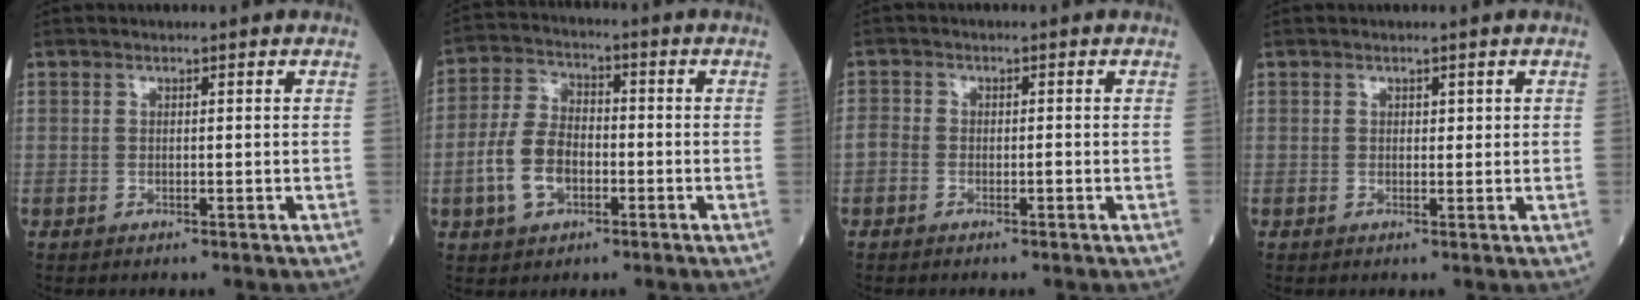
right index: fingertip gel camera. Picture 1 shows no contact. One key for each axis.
{"total": 8.1, "fx": -2.5, "fy": 4.8, "fz": 6.0, "tx": -0.142, "ty": 0.013, "tz": -0.050}
{"total": 2.0, "fx": -1.0, "fy": 1.1, "fz": 1.2, "tx": -0.020, "ty": 0.007, "tz": -0.017}
{"total": 0.9, "fx": 0.4, "fy": 0.6, "fz": 0.6, "tx": -0.004, "ty": 0.000, "tz": 0.004}